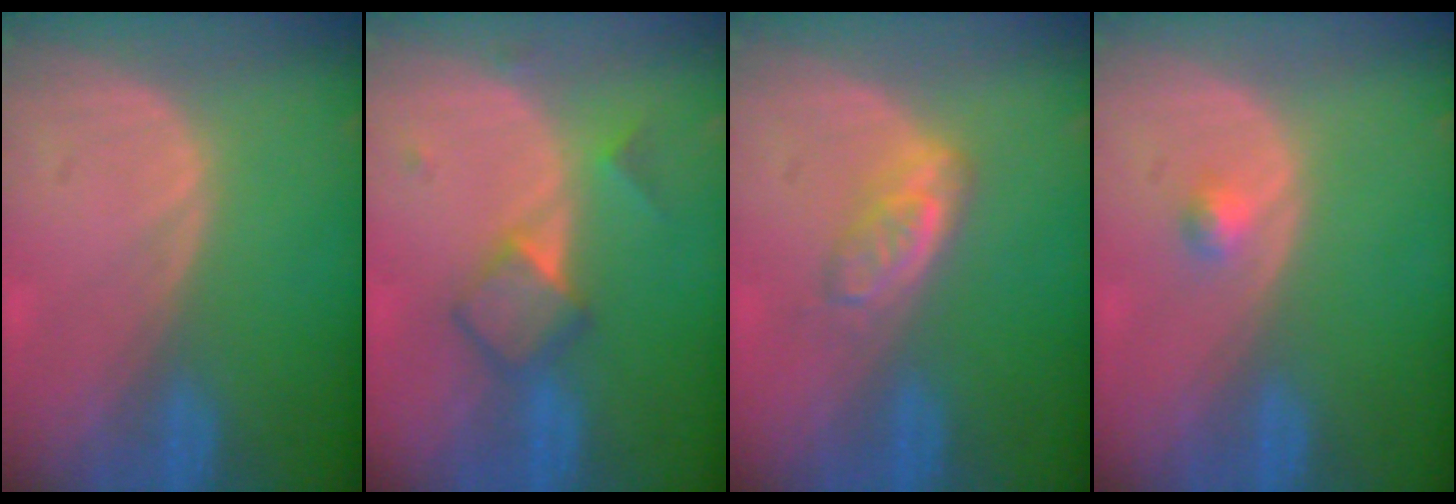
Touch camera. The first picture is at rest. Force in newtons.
{"total": 5.0, "press": 4.8, "slide": 1.3}
{"total": 3.9, "press": 3.8, "slide": 0.8}
{"total": 1.5, "press": 1.3, "slide": 0.8}